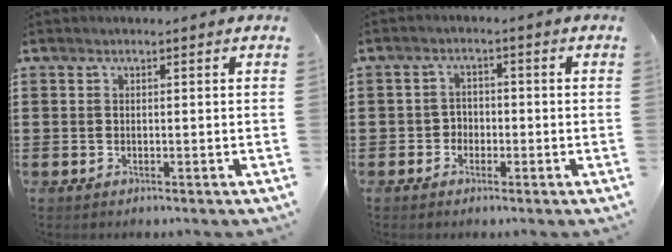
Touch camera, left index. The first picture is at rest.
{"total": 2.1, "force": [-1.1, 1.8, 0.4], "torque": [-0.016, 0.005, -0.027]}